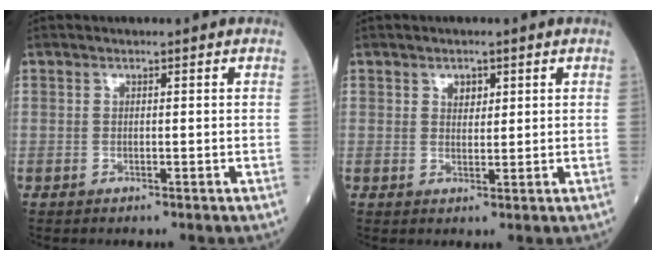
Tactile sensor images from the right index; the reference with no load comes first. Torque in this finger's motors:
{"motor_torque": [-0.15, 0.06, -0.01, 0.01]}